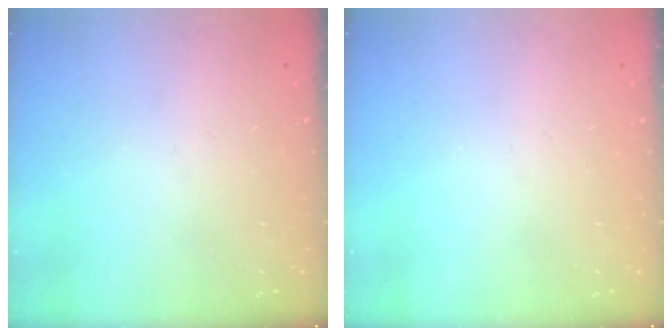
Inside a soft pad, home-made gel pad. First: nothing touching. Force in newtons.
{"total": 0.0}